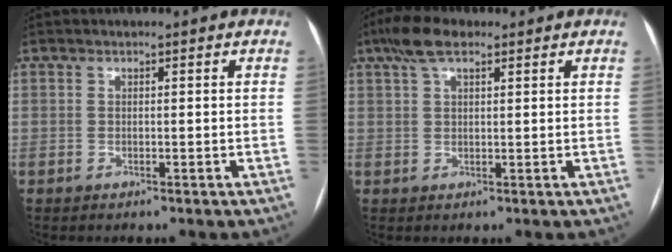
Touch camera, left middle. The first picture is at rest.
{"total": 5.4, "force": [3.5, 1.9, 3.7], "torque": [-0.082, 0.024, 0.065]}